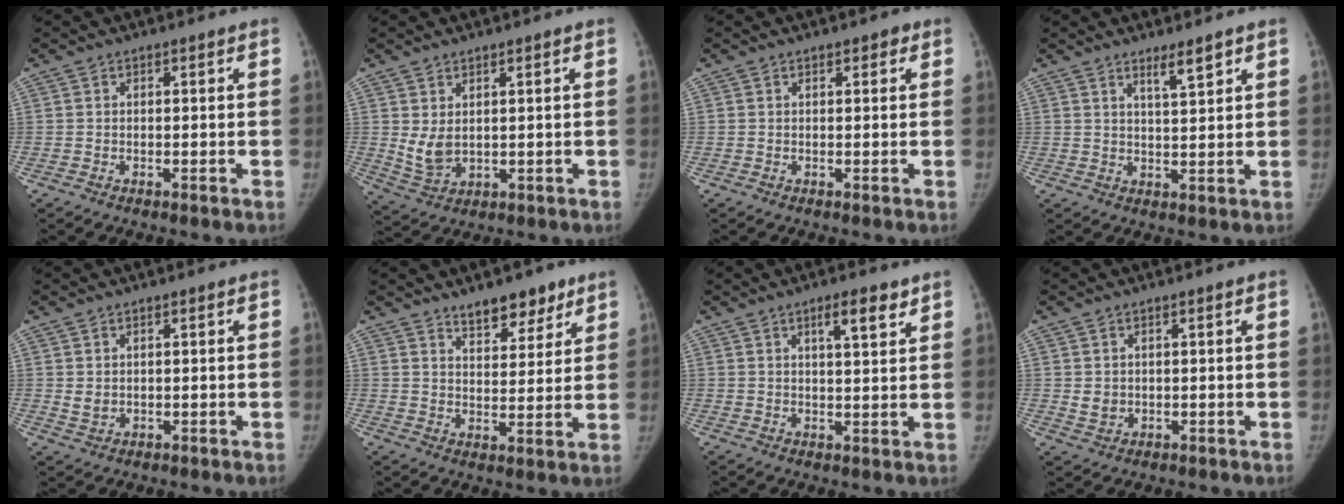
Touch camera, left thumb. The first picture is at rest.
{"total": 4.9, "force": [1.3, 3.0, 3.7], "torque": [-0.065, -0.013, 0.038]}
{"total": 1.2, "force": [0.7, 0.7, 0.6], "torque": [0.005, 0.000, 0.003]}
{"total": 3.9, "force": [2.8, 0.5, 2.7], "torque": [-0.040, -0.026, 0.049]}
{"total": 1.8, "force": [0.4, 1.4, 1.1], "torque": [-0.013, -0.007, 0.014]}
{"total": 8.4, "force": [6.1, 3.9, 4.2], "torque": [-0.022, -0.039, 0.093]}
{"total": 5.4, "force": [3.2, 1.3, 4.1], "torque": [-0.054, -0.020, 0.049]}
{"total": 2.2, "force": [0.3, 1.9, 1.0], "torque": [-0.011, -0.004, 0.012]}